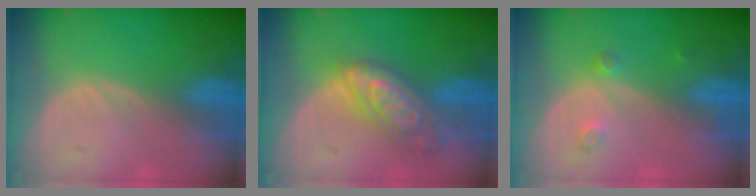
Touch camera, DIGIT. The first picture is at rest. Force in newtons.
{"total": 7.5, "press": 7.5, "slide": 0.5}
{"total": 2.1, "press": 1.8, "slide": 1.1}